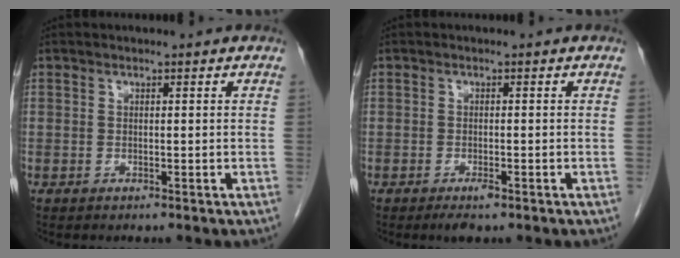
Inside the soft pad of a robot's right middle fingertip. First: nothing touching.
{"total": 2.0, "force": [-1.2, 0.5, 1.5], "torque": [-0.025, -0.002, -0.018]}